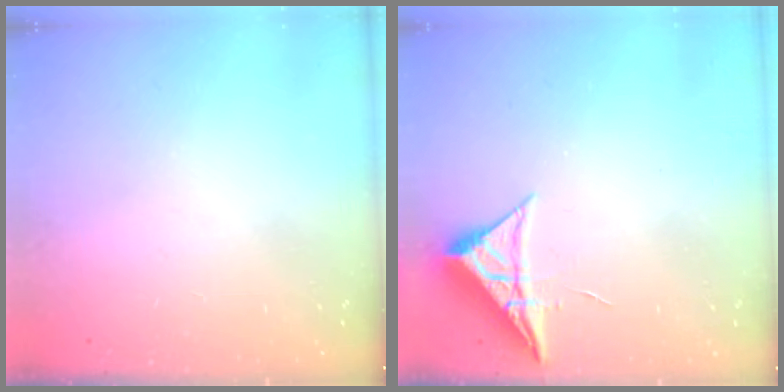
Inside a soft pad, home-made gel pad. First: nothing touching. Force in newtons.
{"total": 6.6, "press": 6.6, "slide": 0.2}